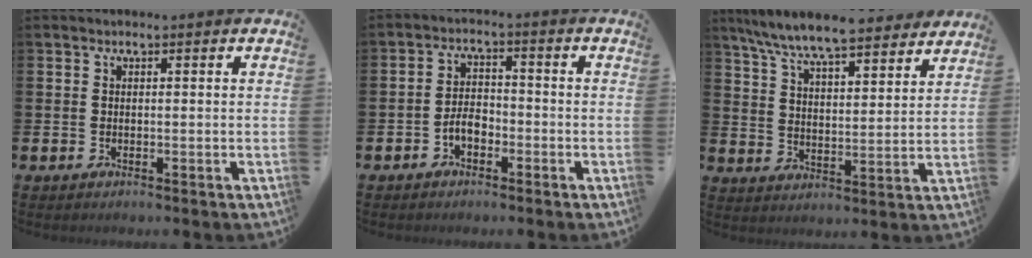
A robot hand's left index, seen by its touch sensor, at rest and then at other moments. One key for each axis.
{"total": 3.1, "fx": -1.7, "fy": 1.8, "fz": 1.8, "tx": -0.028, "ty": 0.004, "tz": -0.036}
{"total": 8.7, "fx": 8.2, "fy": 0.8, "fz": 2.6, "tx": -0.086, "ty": -0.048, "tz": 0.147}